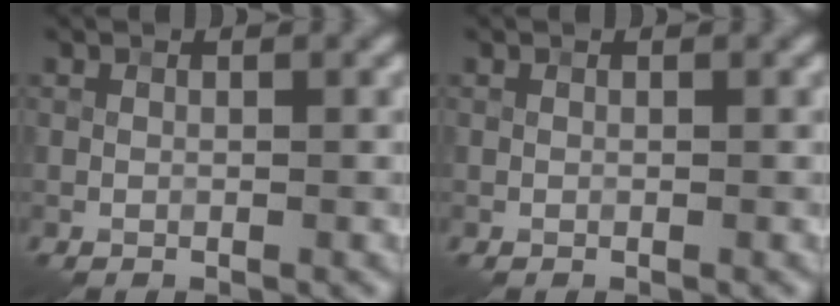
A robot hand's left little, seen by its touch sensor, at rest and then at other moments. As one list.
[{"total": 0.0}]